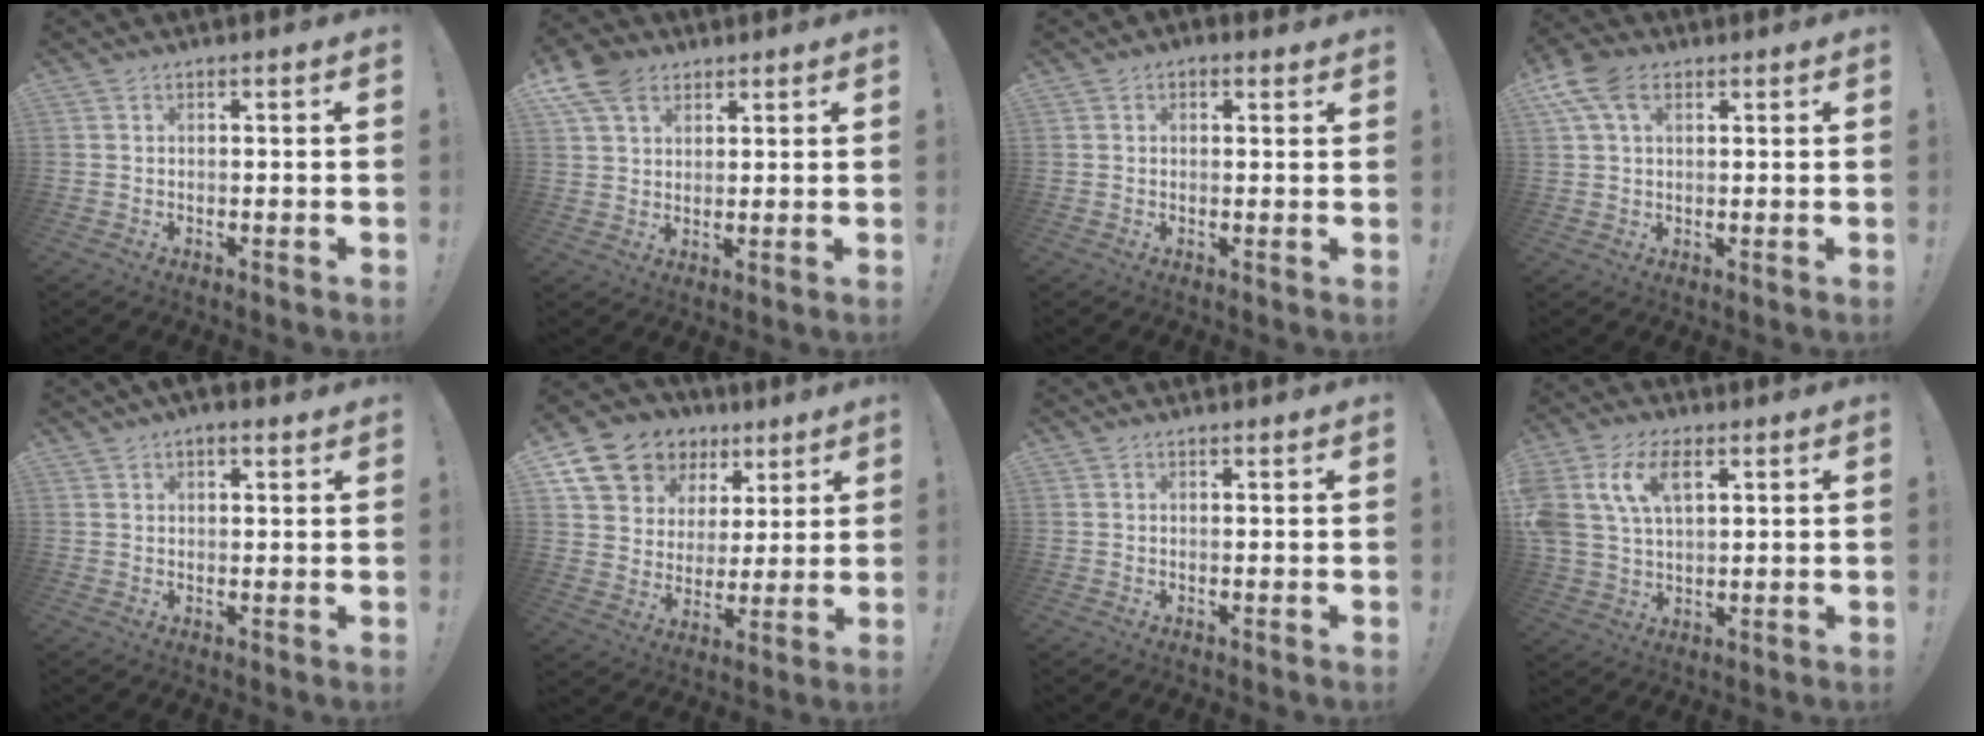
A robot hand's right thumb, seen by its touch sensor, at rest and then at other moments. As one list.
[{"total": 9.4, "force": [5.4, 6.1, 4.7], "torque": [-0.083, -0.017, 0.108]}, {"total": 1.7, "force": [0.4, 1.5, 0.6], "torque": [0.006, 0.000, 0.003]}, {"total": 9.0, "force": [4.0, 5.3, 6.1], "torque": [-0.112, 0.000, 0.078]}, {"total": 3.8, "force": [2.8, 1.9, 1.7], "torque": [-0.021, -0.008, 0.050]}, {"total": 14.0, "force": [8.3, 10.2, 4.6], "torque": [-0.081, -0.050, 0.170]}, {"total": 0.7, "force": [0.6, 0.2, -0.2], "torque": [0.019, -0.005, 0.009]}, {"total": 12.5, "force": [4.9, 7.9, 8.3], "torque": [-0.183, -0.003, 0.090]}]